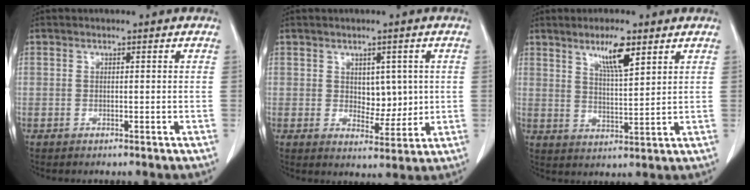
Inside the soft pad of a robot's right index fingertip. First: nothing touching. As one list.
[{"total": 5.0, "force": [0.9, 3.1, 3.9], "torque": [-0.049, -0.004, 0.023]}, {"total": 6.7, "force": [4.1, 1.0, 5.2], "torque": [-0.093, -0.003, 0.073]}]